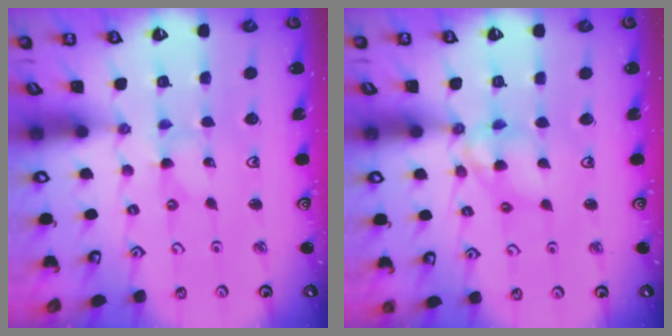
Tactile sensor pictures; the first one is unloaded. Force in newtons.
{"total": 9.0, "press": 9.0, "slide": 1.0}